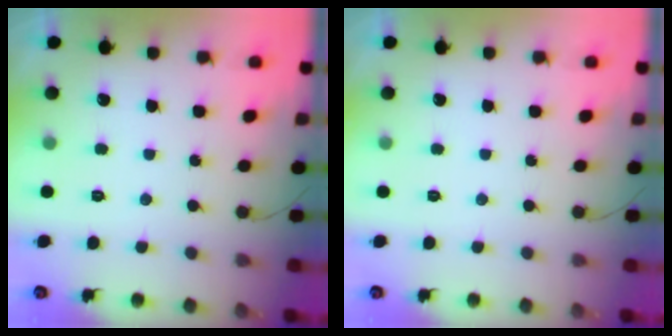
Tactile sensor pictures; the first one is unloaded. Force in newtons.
{"total": 0.0}